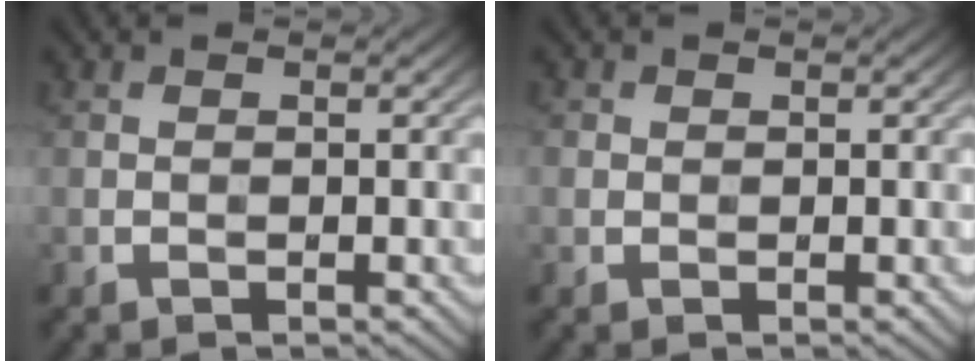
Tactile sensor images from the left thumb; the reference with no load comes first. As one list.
[{"total": 0.6, "force": [0.0, 0.6, -0.1], "torque": [0.004, -0.006, 0.000]}]